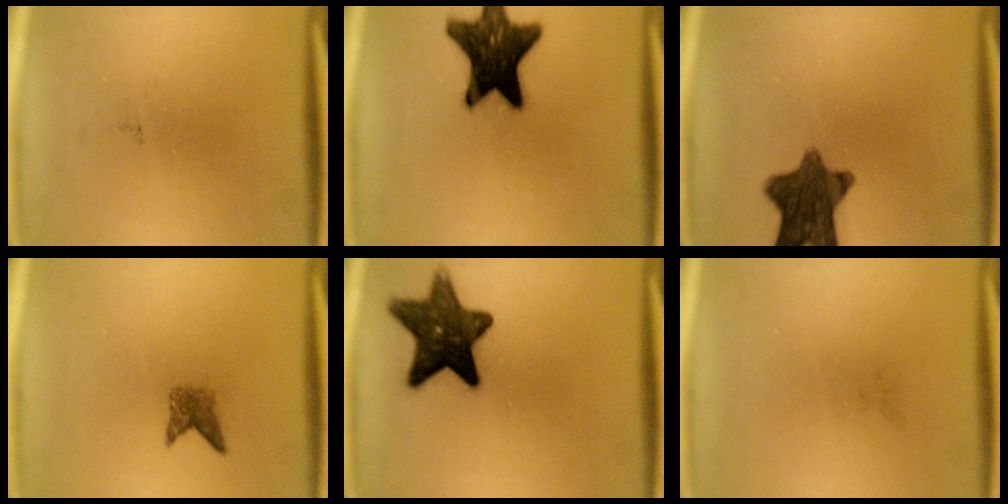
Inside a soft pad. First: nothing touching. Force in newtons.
{"total": 17.1}
{"total": 10.8}
{"total": 2.1}
{"total": 13.5}
{"total": 0.0}